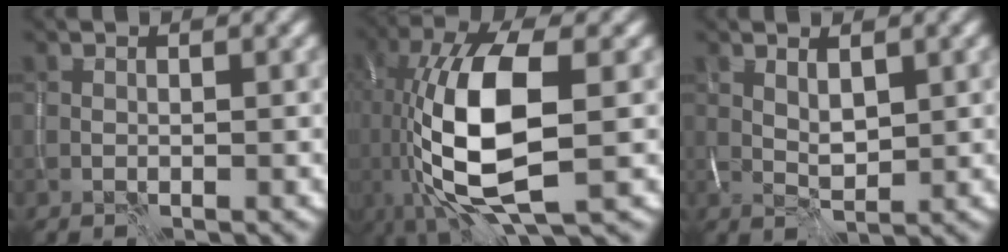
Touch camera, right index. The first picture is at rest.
{"total": 12.0, "force": [-1.3, 4.7, 11.0], "torque": [-0.214, 0.001, -0.026]}
{"total": 2.1, "force": [0.9, 0.8, 1.7], "torque": [-0.033, -0.005, 0.019]}